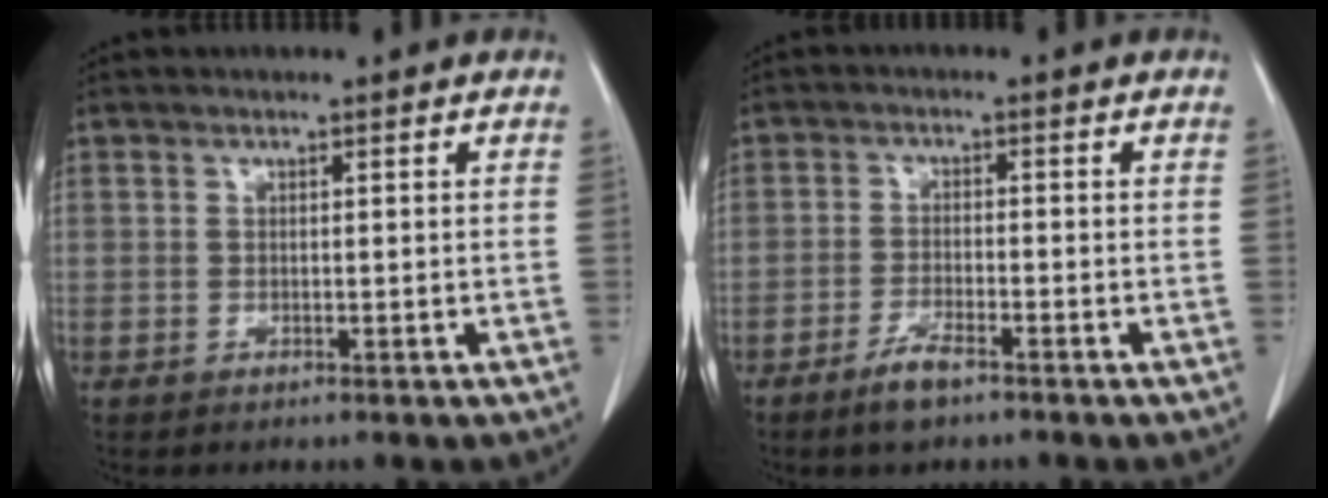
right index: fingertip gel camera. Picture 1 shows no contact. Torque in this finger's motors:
{"motor_torque": [0.34, -0.30, 0.17, 0.05]}